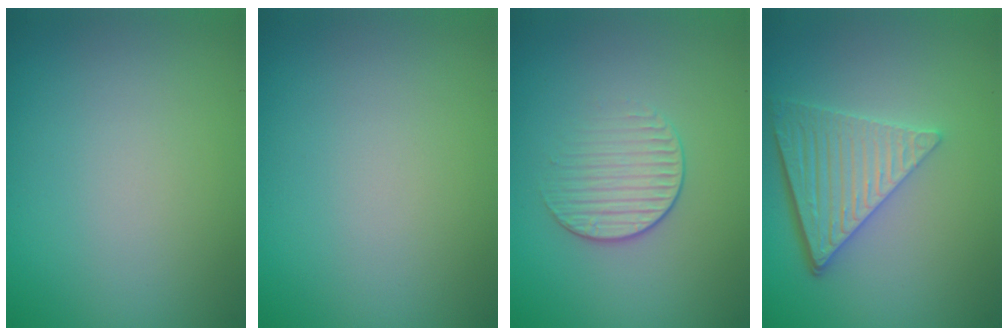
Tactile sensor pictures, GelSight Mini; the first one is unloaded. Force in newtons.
{"total": 0.0}
{"total": 2.0, "press": 1.4, "slide": 1.4}
{"total": 5.8, "press": 4.4, "slide": 3.8}